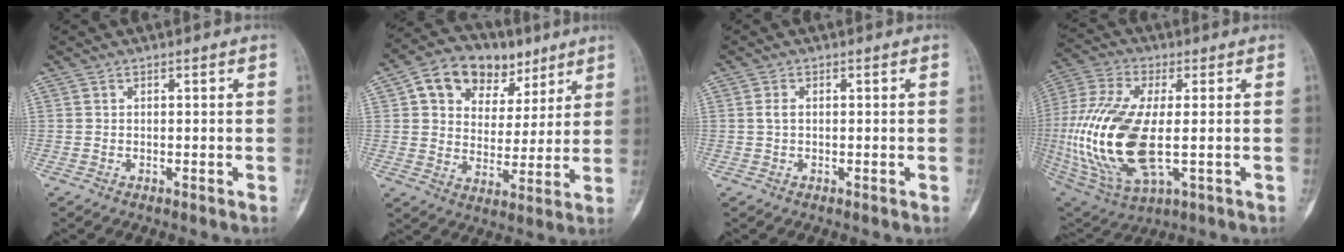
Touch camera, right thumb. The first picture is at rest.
{"total": 15.1, "force": [7.7, 10.7, 7.4], "torque": [-0.077, -0.006, 0.128]}
{"total": 1.3, "force": [0.1, 0.8, 1.0], "torque": [-0.021, 0.003, 0.000]}
{"total": 22.3, "force": [-1.8, 9.8, 20.0], "torque": [-0.449, -0.008, -0.018]}